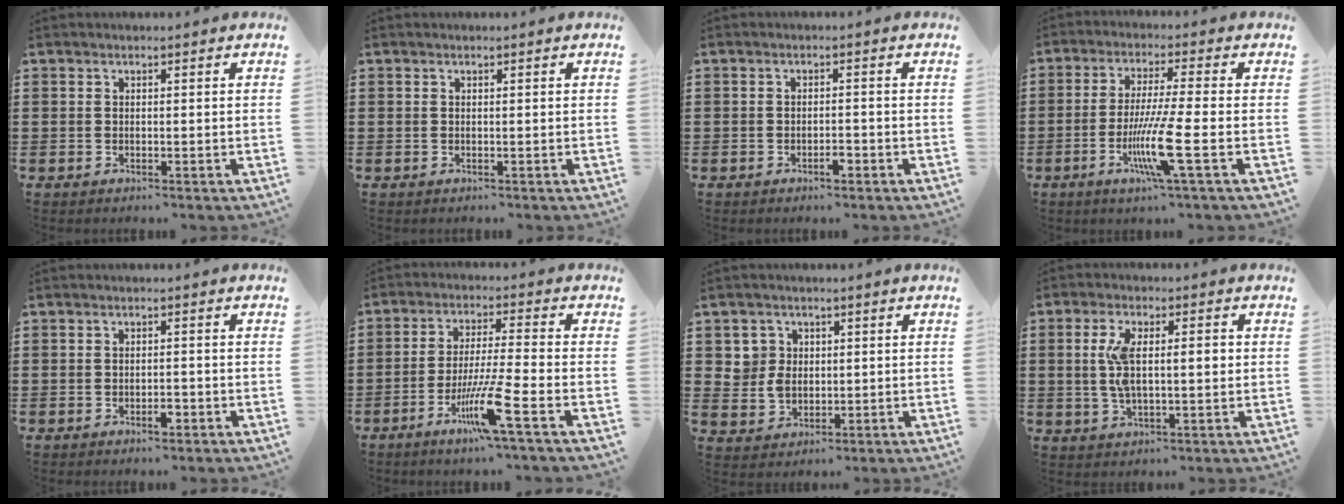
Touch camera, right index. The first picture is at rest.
{"total": 0.0}
{"total": 1.8, "force": [-1.1, 0.5, 1.4], "torque": [-0.027, -0.001, -0.020]}
{"total": 9.5, "force": [-3.1, 0.0, 9.0], "torque": [-0.183, -0.024, -0.062]}
{"total": 2.0, "force": [-1.0, 0.7, 1.6], "torque": [-0.029, 0.000, -0.018]}
{"total": 9.2, "force": [-4.6, -0.2, 7.9], "torque": [-0.156, -0.011, -0.088]}
{"total": 4.1, "force": [1.0, 3.8, 1.0], "torque": [-0.039, 0.013, 0.018]}
{"total": 6.7, "force": [0.7, 2.4, 6.2], "torque": [-0.135, 0.001, 0.005]}